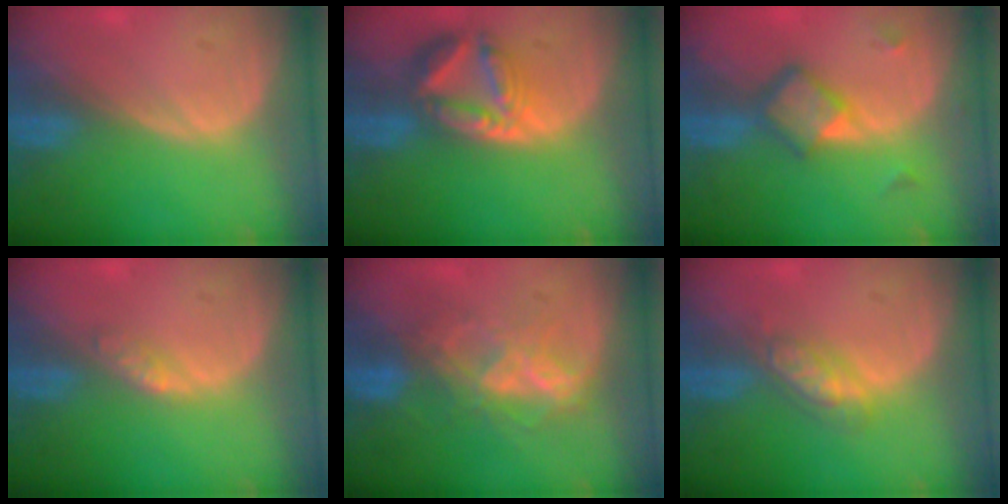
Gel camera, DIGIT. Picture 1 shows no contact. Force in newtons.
{"total": 7.9, "press": 7.0, "slide": 3.8}
{"total": 5.8, "press": 5.1, "slide": 2.8}
{"total": 1.7, "press": 1.7, "slide": 0.2}
{"total": 6.6, "press": 6.5, "slide": 1.3}
{"total": 4.8, "press": 4.2, "slide": 2.2}